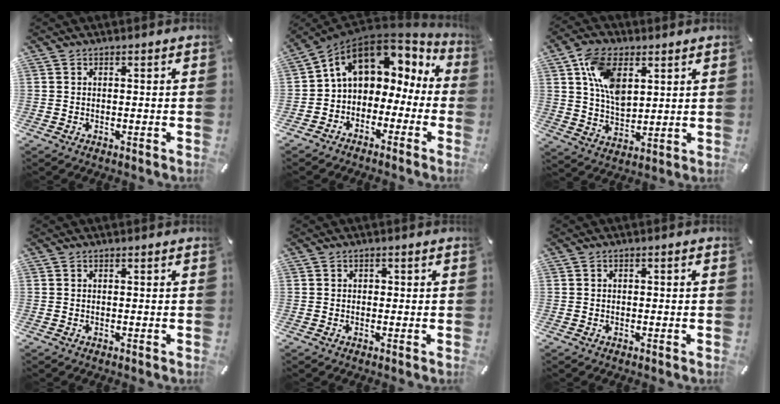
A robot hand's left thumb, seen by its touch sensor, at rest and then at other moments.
{"total": 10.1, "force": [3.7, 7.4, 5.7], "torque": [-0.110, -0.008, 0.070]}
{"total": 11.4, "force": [4.5, 7.1, 7.7], "torque": [-0.158, -0.004, 0.085]}
{"total": 0.0}
{"total": 0.9, "force": [-0.1, 0.8, 0.3], "torque": [-0.005, 0.006, -0.004]}
{"total": 0.7, "force": [-0.2, 0.4, 0.5], "torque": [-0.009, 0.001, -0.005]}